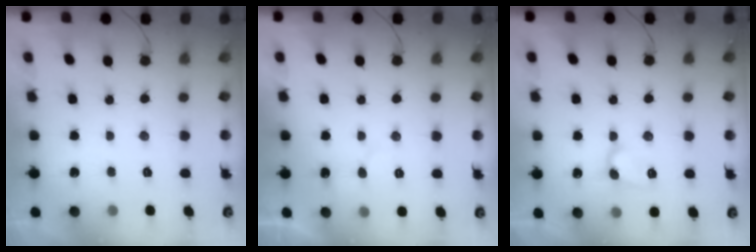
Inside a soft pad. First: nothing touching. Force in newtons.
{"total": 6.5, "press": 6.5, "slide": 0.4}
{"total": 6.2, "press": 6.2, "slide": 0.9}